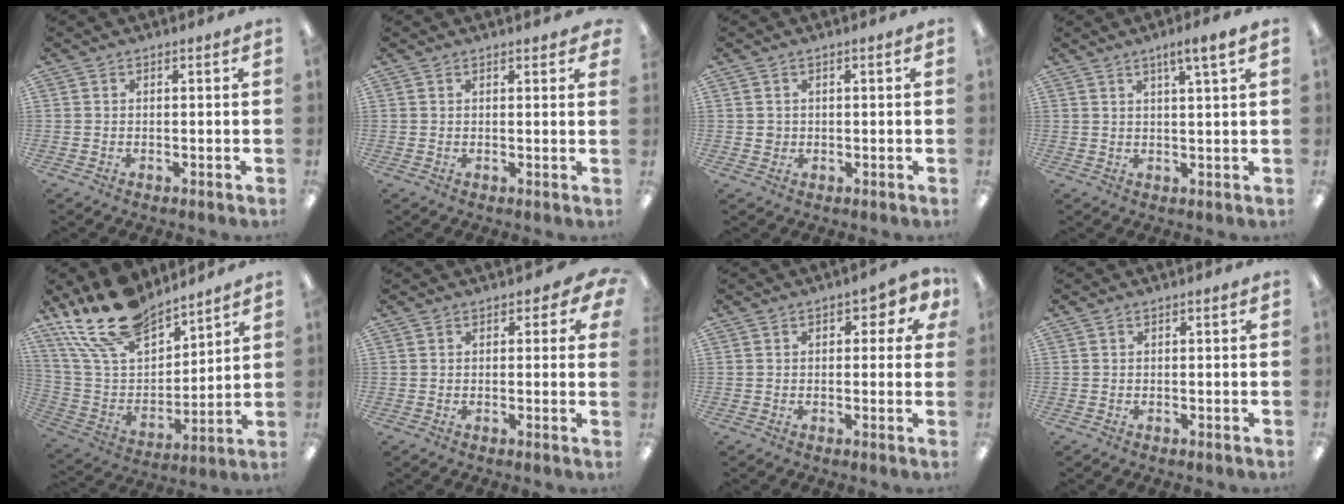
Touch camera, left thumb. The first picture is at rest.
{"total": 1.1, "force": [1.0, 0.2, 0.4], "torque": [-0.001, -0.004, 0.016]}
{"total": 1.5, "force": [0.3, 1.4, 0.4], "torque": [-0.010, 0.005, 0.004]}
{"total": 4.1, "force": [2.7, -0.1, 3.1], "torque": [-0.050, -0.007, 0.040]}
{"total": 21.1, "force": [16.1, 9.8, 9.6], "torque": [-0.199, -0.088, 0.296]}
{"total": 3.0, "force": [1.4, 1.5, 2.2], "torque": [-0.028, -0.001, 0.023]}
{"total": 3.9, "force": [1.4, 2.1, 2.9], "torque": [-0.034, 0.001, 0.020]}
{"total": 0.0}